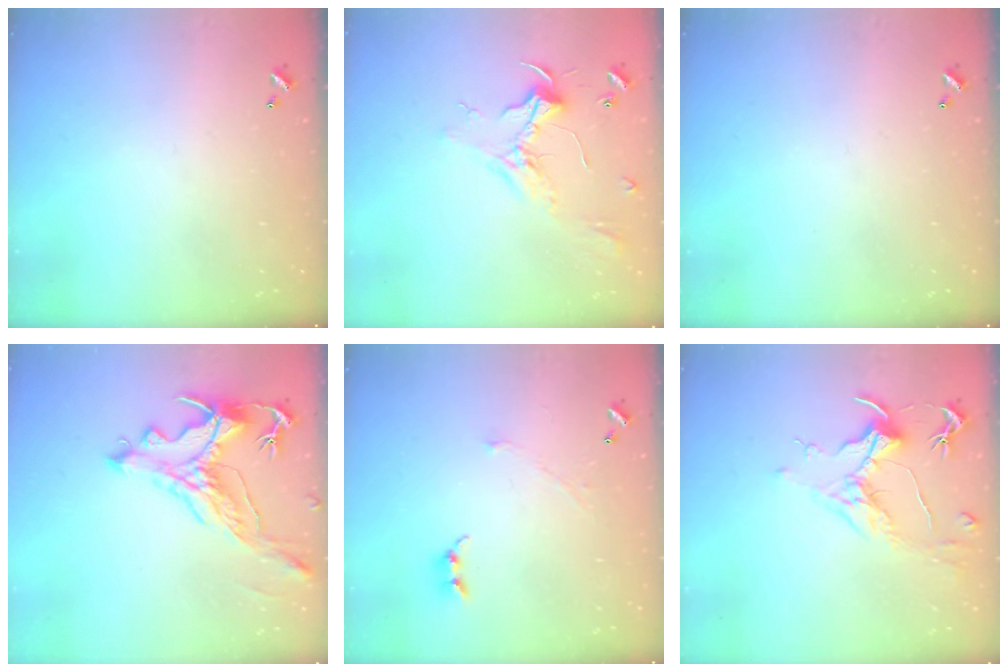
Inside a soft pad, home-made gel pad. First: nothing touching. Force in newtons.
{"total": 2.4, "press": 2.3, "slide": 0.7}
{"total": 0.0}
{"total": 2.5, "press": 2.2, "slide": 1.2}
{"total": 2.3, "press": 2.2, "slide": 0.3}
{"total": 1.8, "press": 1.6, "slide": 0.9}